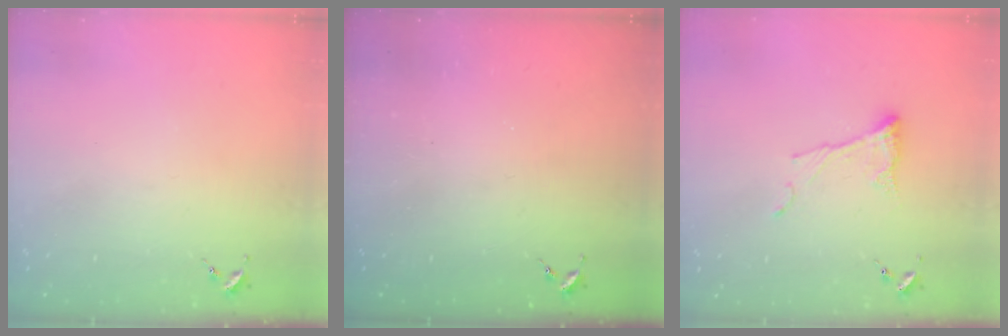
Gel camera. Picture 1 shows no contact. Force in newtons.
{"total": 0.0}
{"total": 8.9, "press": 8.9, "slide": 0.4}